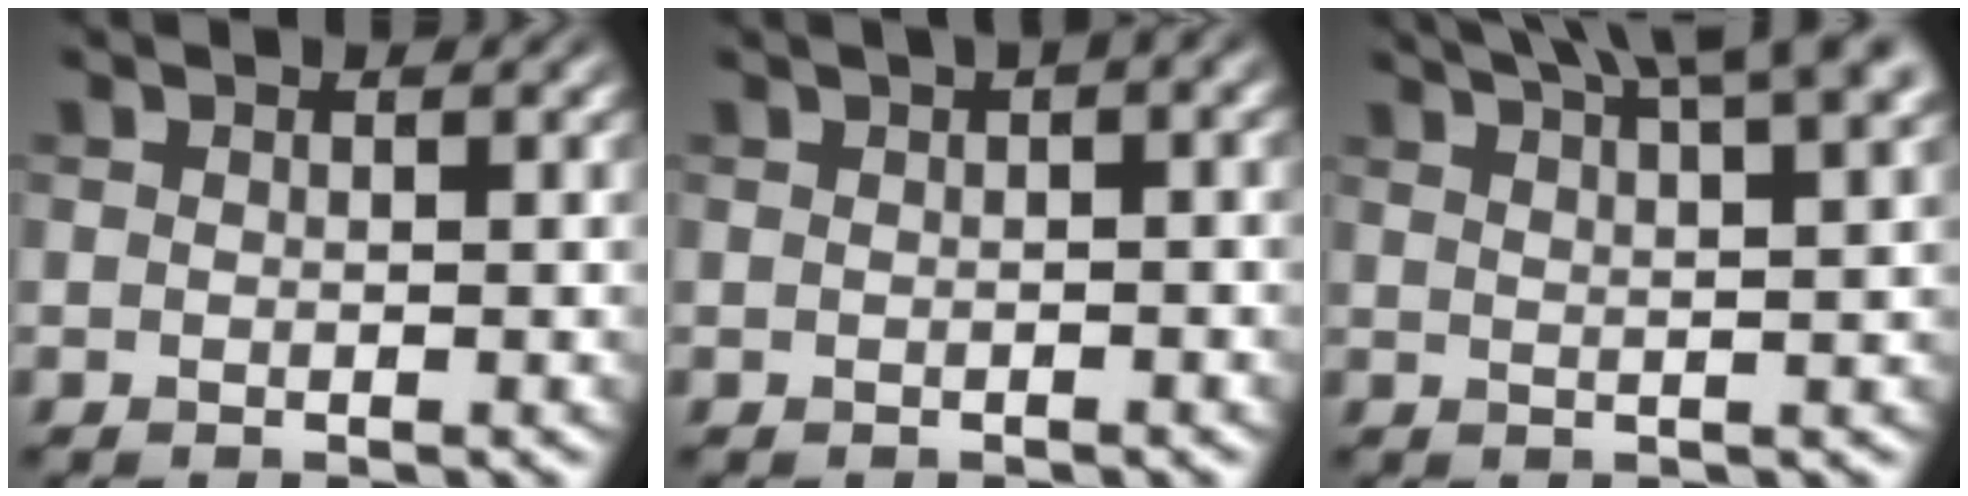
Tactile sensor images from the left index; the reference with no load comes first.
{"total": 2.7, "force": [0.9, 0.8, 2.4], "torque": [-0.024, 0.010, 0.006]}
{"total": 10.8, "force": [7.3, 3.2, 7.2], "torque": [-0.068, 0.047, 0.064]}